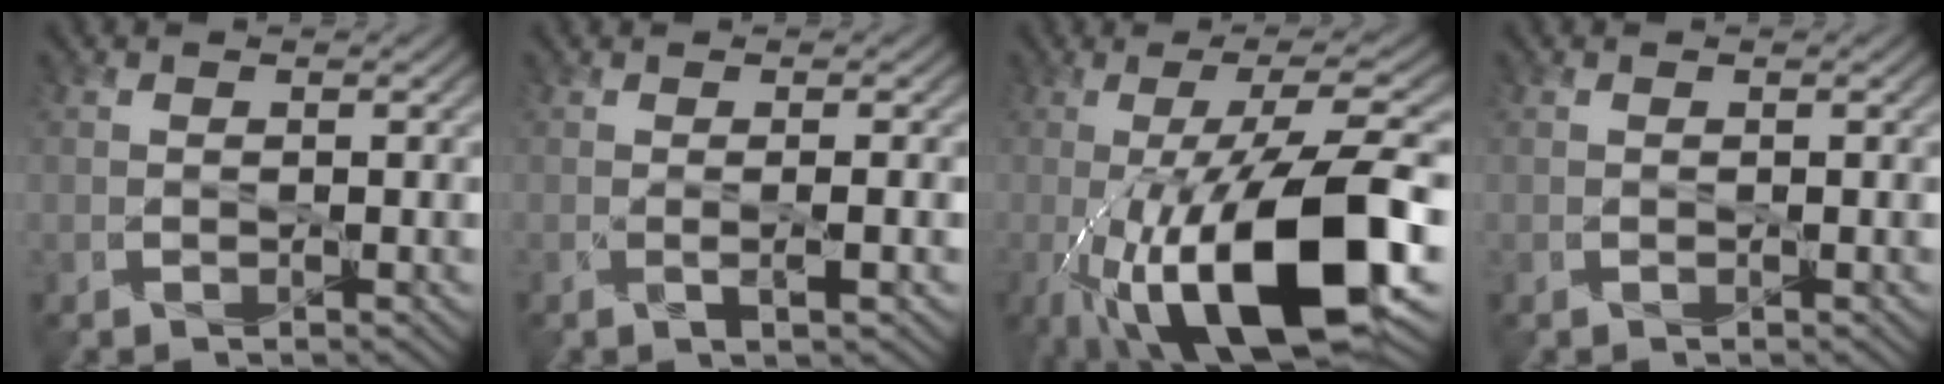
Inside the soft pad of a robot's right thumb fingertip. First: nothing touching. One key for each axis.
{"total": 2.0, "fx": 0.0, "fy": 0.4, "fz": 2.0, "tx": -0.034, "ty": 0.003, "tz": -0.005}
{"total": 18.7, "fx": -6.4, "fy": 5.6, "fz": 16.7, "tx": -0.279, "ty": -0.003, "tz": -0.107}
{"total": 0.0}